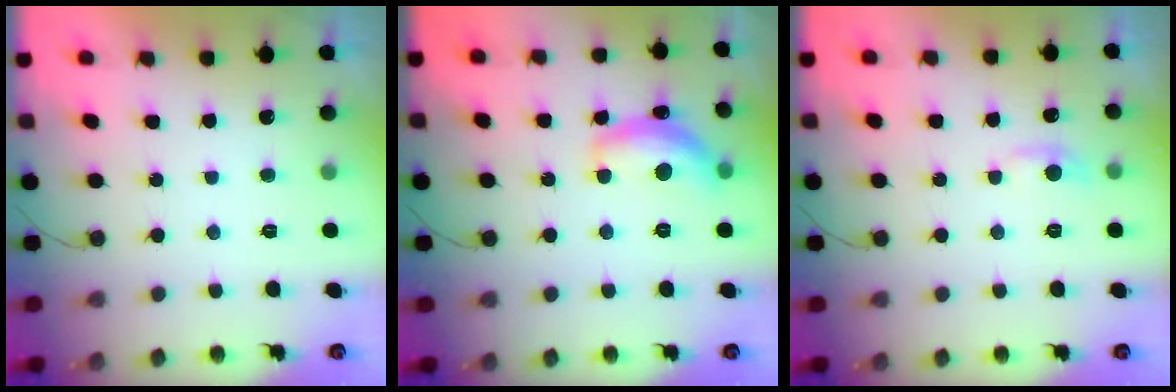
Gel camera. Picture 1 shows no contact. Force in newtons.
{"total": 13.4, "press": 13.3, "slide": 0.5}
{"total": 5.5, "press": 5.5, "slide": 0.5}